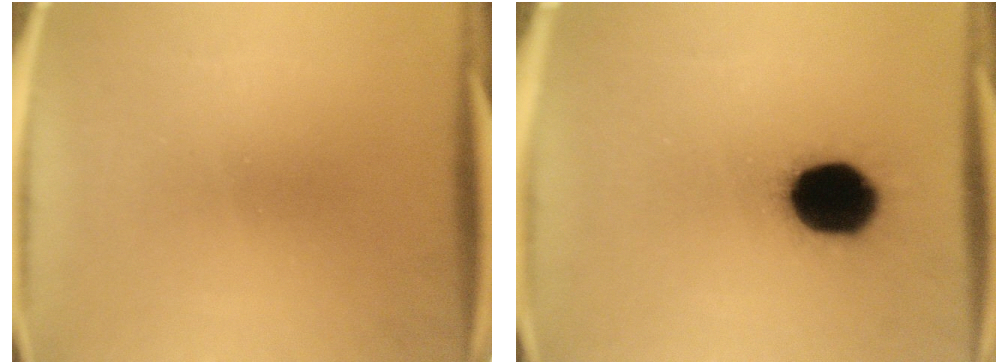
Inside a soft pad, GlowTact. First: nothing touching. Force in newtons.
{"total": 17.8}